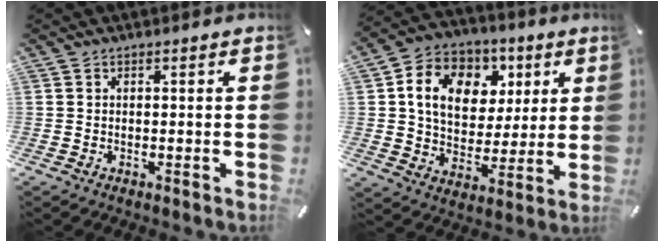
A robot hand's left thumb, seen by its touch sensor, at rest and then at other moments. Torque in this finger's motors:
{"motor_torque": [2.29, 2.43, 1.45, -1.32, 0.23]}